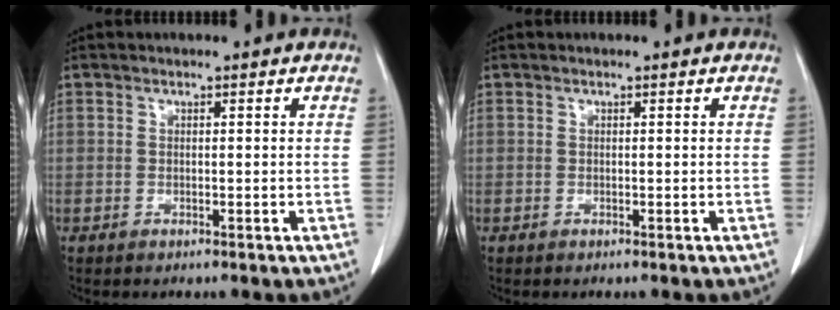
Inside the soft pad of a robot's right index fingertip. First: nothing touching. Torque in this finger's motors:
{"motor_torque": [0.00, 0.00, 0.00, 0.00]}